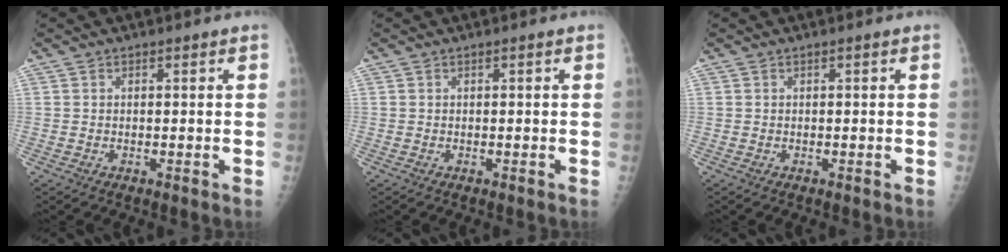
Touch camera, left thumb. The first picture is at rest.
{"total": 0.0}
{"total": 0.0}